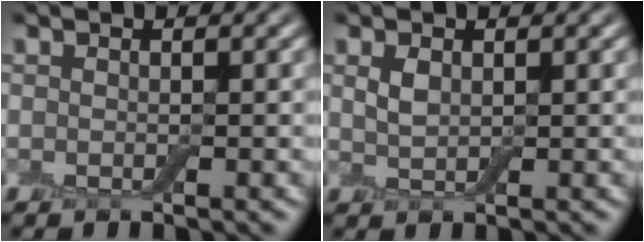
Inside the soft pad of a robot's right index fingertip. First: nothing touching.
{"total": 1.1, "force": [0.7, 0.6, 0.6], "torque": [-0.019, 0.003, 0.016]}